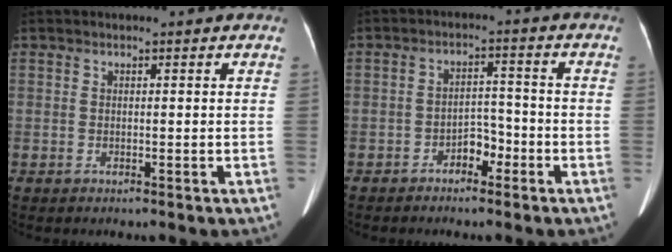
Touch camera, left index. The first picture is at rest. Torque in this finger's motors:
{"motor_torque": [-0.04, -0.10, 0.02, -0.01]}